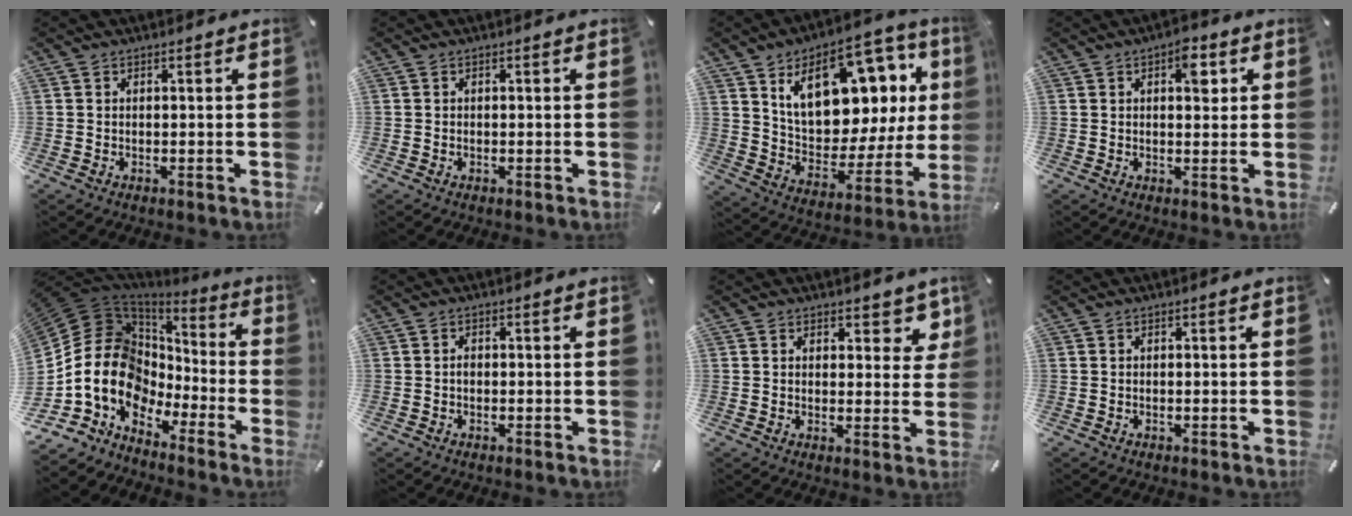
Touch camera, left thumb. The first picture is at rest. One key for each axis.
{"total": 0.9, "fx": -0.2, "fy": 0.5, "fz": 0.7, "tx": -0.015, "ty": -0.002, "tz": -0.004}
{"total": 18.8, "fx": 9.1, "fy": 11.2, "fz": 12.0, "tx": -0.178, "ty": -0.060, "tz": 0.155}
{"total": 5.4, "fx": 1.9, "fy": 3.0, "fz": 4.1, "tx": -0.031, "ty": -0.013, "tz": 0.019}
{"total": 14.9, "fx": -3.5, "fy": 12.2, "fz": 7.8, "tx": -0.190, "ty": -0.012, "tz": -0.067}
{"total": 0.9, "fx": -0.2, "fy": 0.6, "fz": 0.6, "tx": -0.014, "ty": 0.001, "tz": -0.004}
{"total": 6.0, "fx": 3.7, "fy": 3.9, "fz": 2.8, "tx": -0.010, "ty": -0.023, "tz": 0.058}
{"total": 0.0}